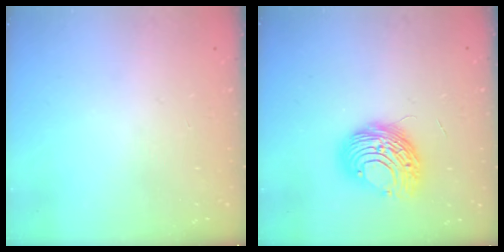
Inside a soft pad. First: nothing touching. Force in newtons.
{"total": 10.6, "press": 10.5, "slide": 1.5}